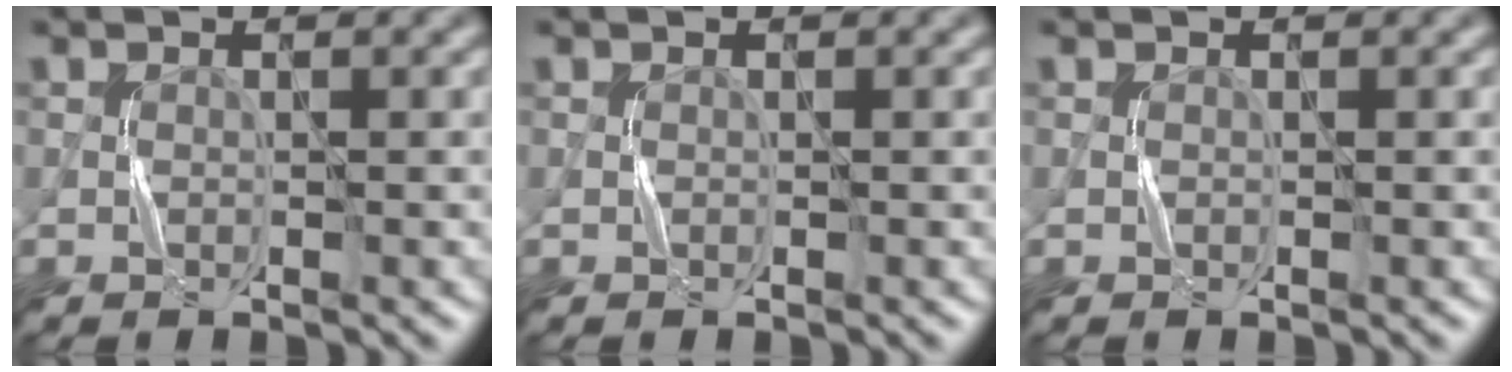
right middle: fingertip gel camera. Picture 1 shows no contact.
{"total": 0.0}
{"total": 0.0}